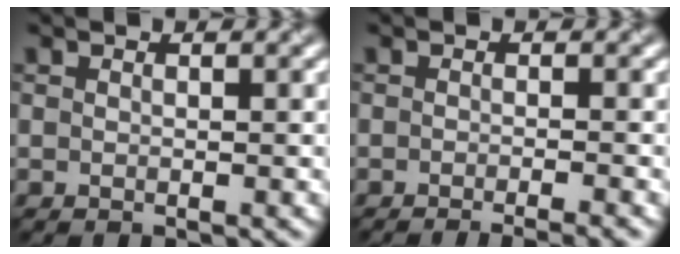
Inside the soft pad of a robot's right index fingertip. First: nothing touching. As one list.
[{"total": 4.0, "force": [-2.7, 1.1, 2.8], "torque": [-0.025, 0.003, -0.035]}]